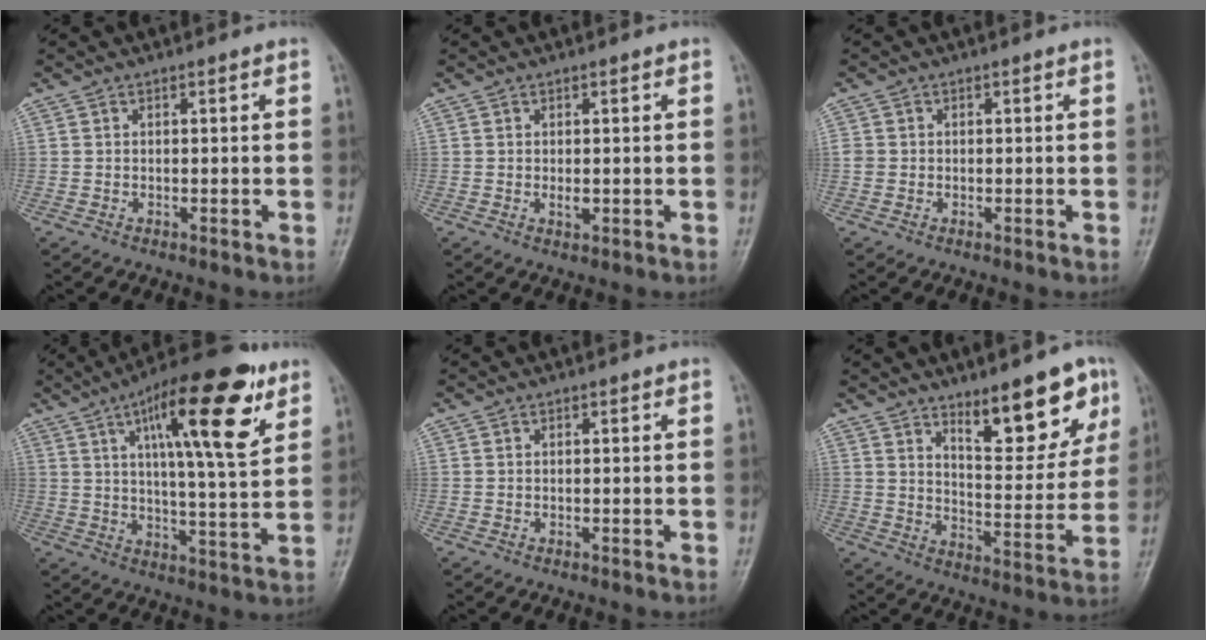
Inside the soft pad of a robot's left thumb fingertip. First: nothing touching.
{"total": 1.8, "force": [0.1, 0.9, 1.6], "torque": [-0.022, -0.004, 0.003]}
{"total": 1.6, "force": [-0.1, 1.5, 0.5], "torque": [-0.003, 0.004, 0.001]}
{"total": 19.5, "force": [9.1, 5.3, 16.4], "torque": [-0.228, -0.026, 0.137]}
{"total": 0.0}
{"total": 14.0, "force": [8.7, 5.0, 9.8], "torque": [-0.094, -0.059, 0.133]}